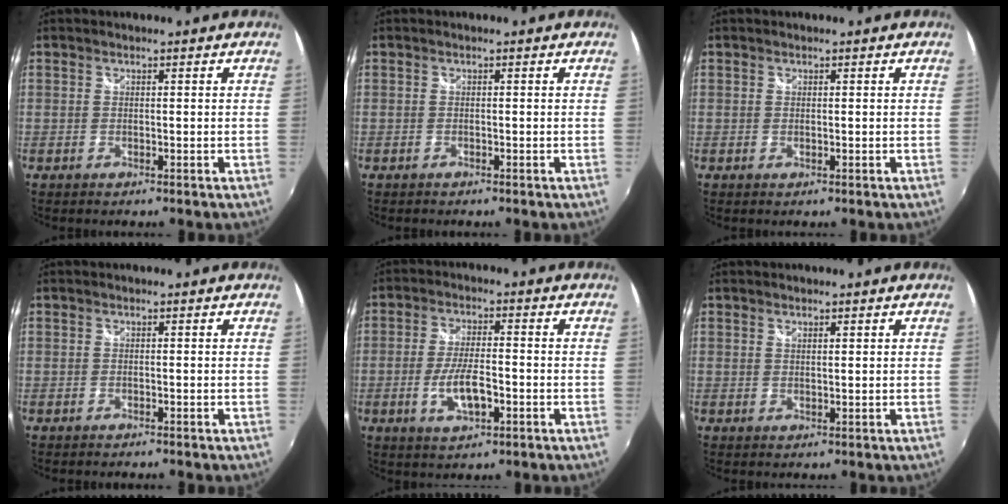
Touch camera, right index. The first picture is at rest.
{"total": 0.5, "force": [-0.5, 0.1, 0.0], "torque": [-0.004, -0.001, -0.010]}
{"total": 0.0}
{"total": 0.8, "force": [-0.8, 0.0, 0.0], "torque": [-0.004, -0.005, -0.014]}
{"total": 7.4, "force": [-2.5, 2.5, 6.4], "torque": [-0.129, -0.007, -0.043]}
{"total": 1.0, "force": [0.7, 0.2, 0.7], "torque": [-0.010, 0.000, 0.012]}